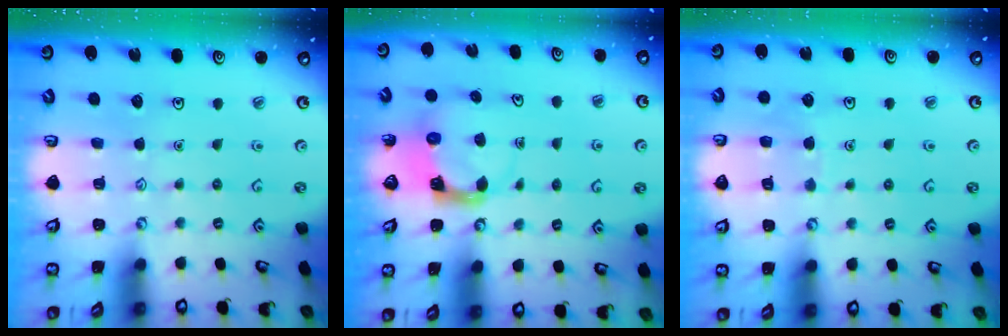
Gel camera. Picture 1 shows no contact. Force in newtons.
{"total": 4.0, "press": 4.0, "slide": 0.6}
{"total": 5.5, "press": 5.5, "slide": 0.5}